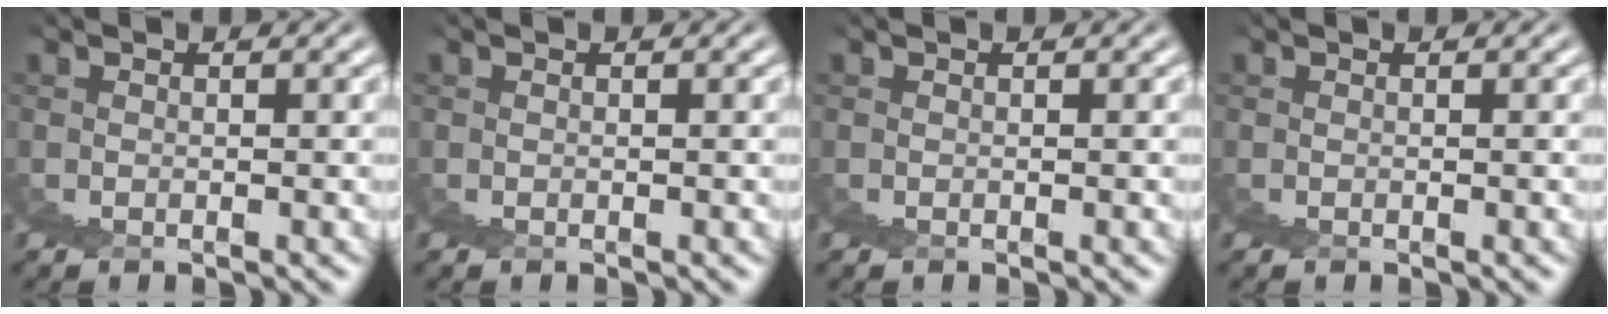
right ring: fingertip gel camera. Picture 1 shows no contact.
{"total": 0.0}
{"total": 0.0}
{"total": 0.0}